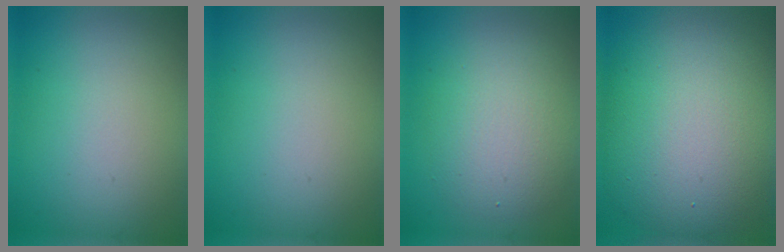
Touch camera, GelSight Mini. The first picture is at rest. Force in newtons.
{"total": 0.0}
{"total": 4.6, "press": 4.6, "slide": 0.1}
{"total": 13.1, "press": 13.0, "slide": 0.6}